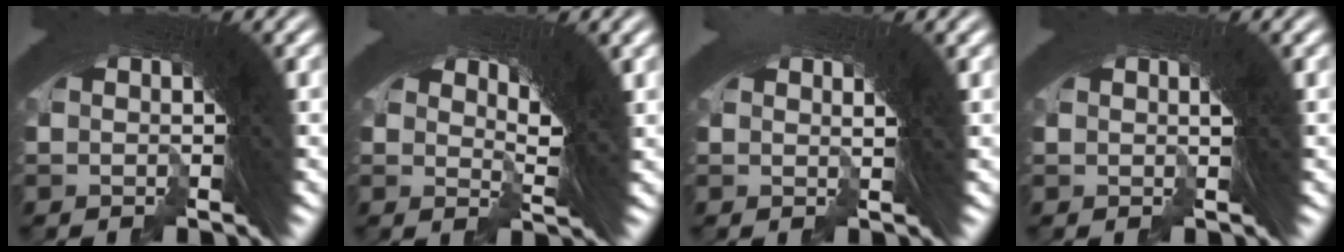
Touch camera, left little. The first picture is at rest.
{"total": 2.5, "force": [-0.4, 1.1, 2.2], "torque": [-0.049, -0.032, 0.004]}
{"total": 1.6, "force": [-1.4, 0.8, -0.3], "torque": [-0.016, -0.024, -0.018]}
{"total": 0.0}